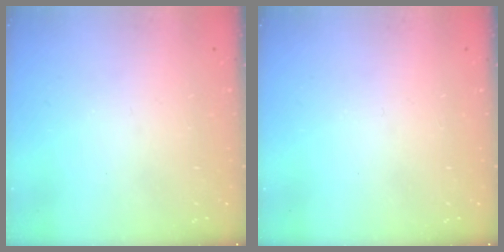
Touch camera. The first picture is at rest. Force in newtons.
{"total": 0.0}